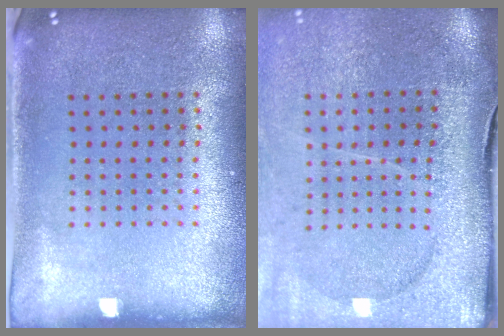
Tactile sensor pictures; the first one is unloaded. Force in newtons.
{"total": 4.6, "press": 3.6, "slide": 2.8}